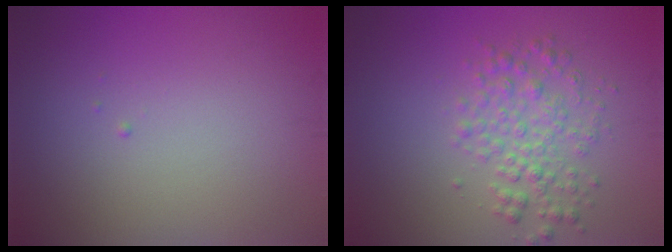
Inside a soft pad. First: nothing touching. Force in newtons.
{"total": 3.2, "press": 3.2, "slide": 0.0}